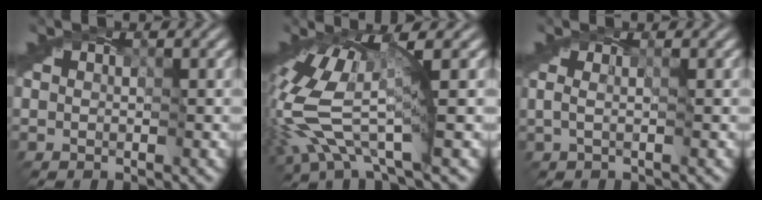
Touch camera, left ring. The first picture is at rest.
{"total": 8.1, "force": [-1.1, 2.7, 7.5], "torque": [-0.177, 0.006, -0.031]}
{"total": 0.8, "force": [0.1, 0.1, 0.8], "torque": [-0.018, -0.002, -0.002]}